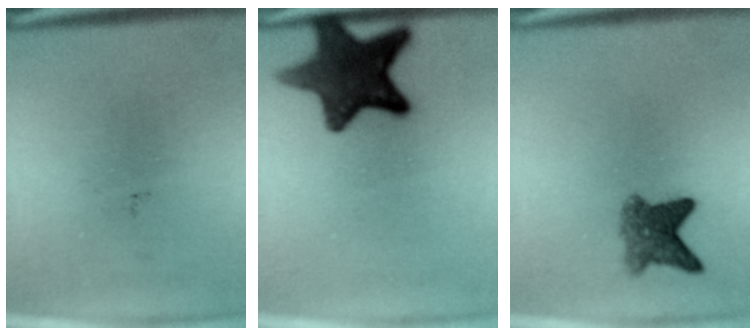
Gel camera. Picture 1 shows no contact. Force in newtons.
{"total": 13.2}
{"total": 4.1}